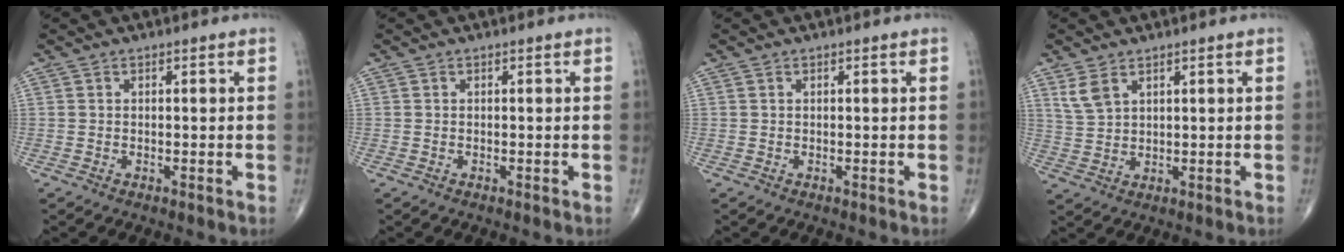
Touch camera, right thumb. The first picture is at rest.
{"total": 0.0}
{"total": 0.0}
{"total": 4.1, "force": [2.5, 2.2, 2.5], "torque": [-0.049, -0.006, 0.060]}